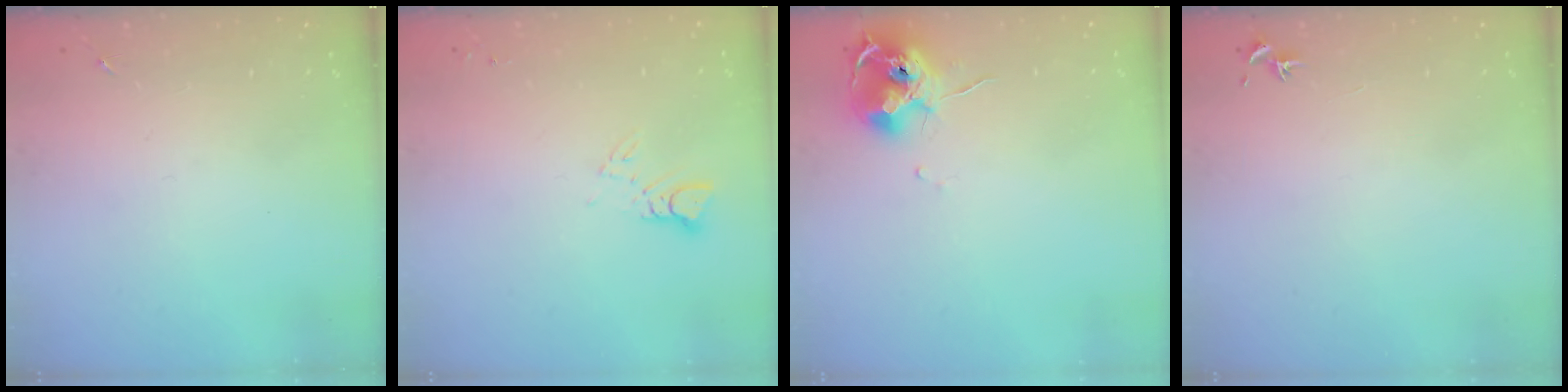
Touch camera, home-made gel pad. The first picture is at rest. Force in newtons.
{"total": 3.0, "press": 3.0, "slide": 0.3}
{"total": 11.7, "press": 11.7, "slide": 0.7}
{"total": 0.7, "press": 0.7, "slide": 0.3}